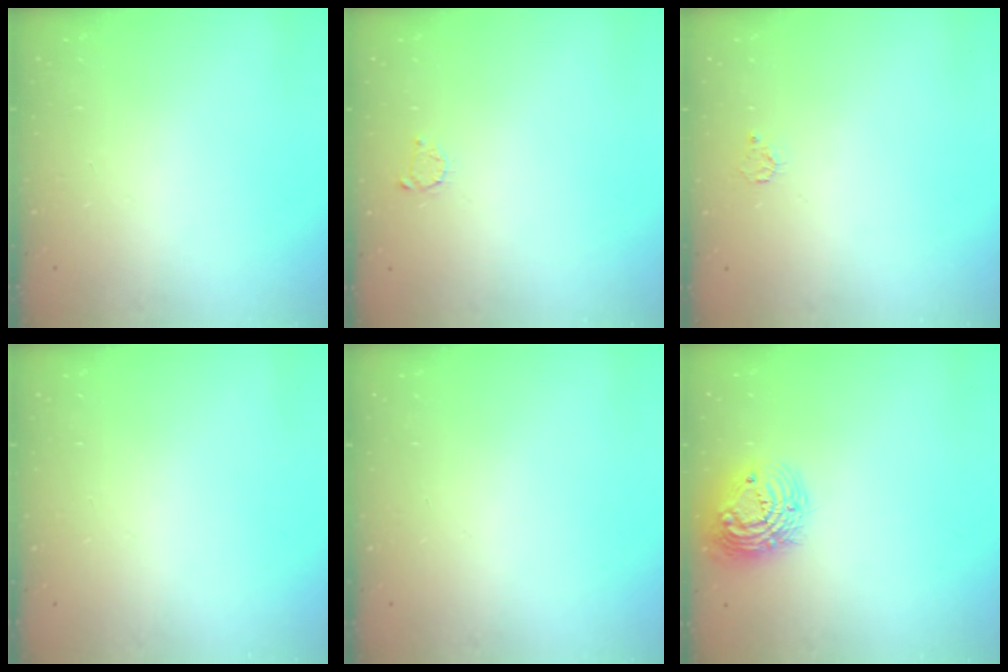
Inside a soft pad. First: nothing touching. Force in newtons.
{"total": 2.6, "press": 2.5, "slide": 0.4}
{"total": 3.3, "press": 3.3, "slide": 0.3}
{"total": 0.0}
{"total": 0.0}
{"total": 13.9, "press": 13.9, "slide": 1.0}